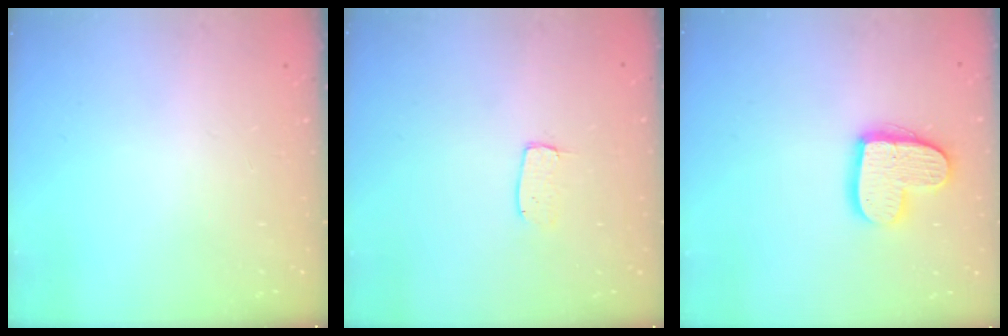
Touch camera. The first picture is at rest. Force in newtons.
{"total": 4.0, "press": 4.0, "slide": 0.3}
{"total": 13.2, "press": 13.1, "slide": 0.7}